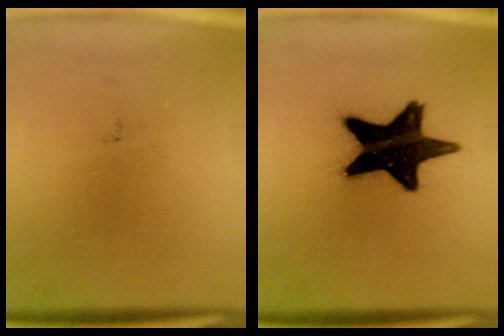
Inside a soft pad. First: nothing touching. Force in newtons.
{"total": 19.3}